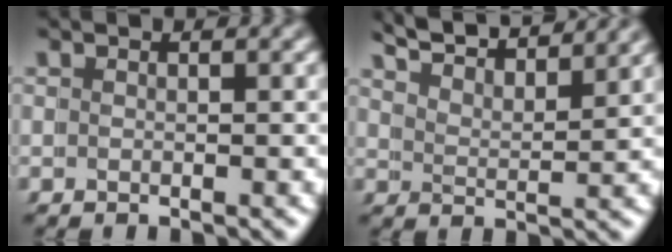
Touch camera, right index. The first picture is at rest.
{"total": 6.3, "force": [6.1, 0.1, 1.7], "torque": [-0.037, 0.011, 0.097]}